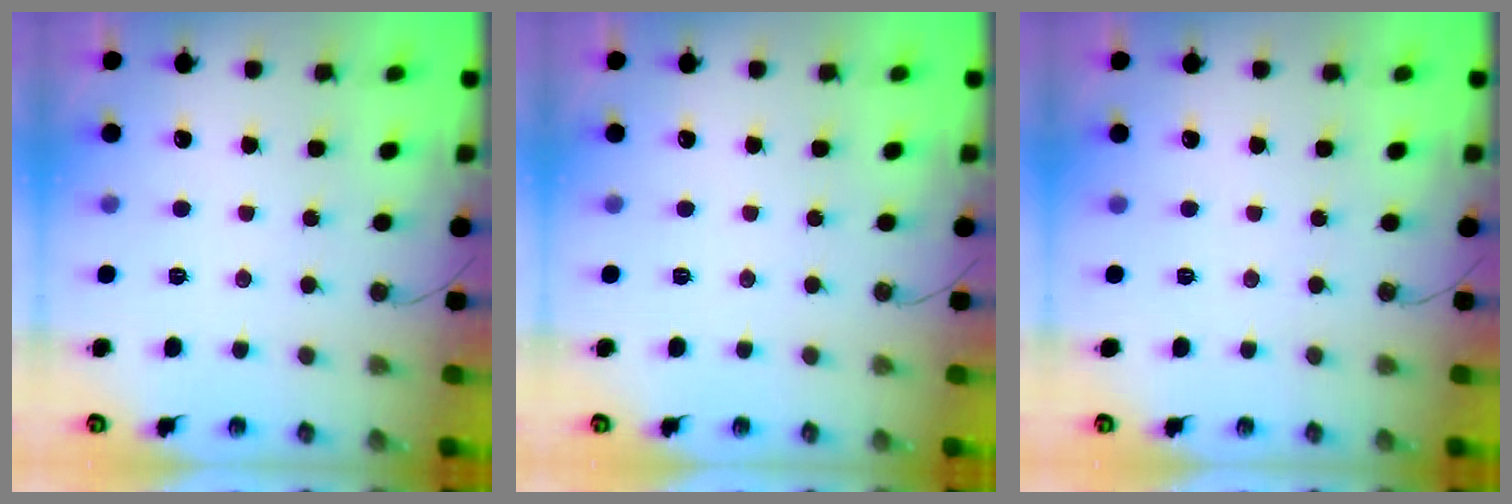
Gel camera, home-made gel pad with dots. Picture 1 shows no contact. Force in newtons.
{"total": 0.0}
{"total": 0.0}